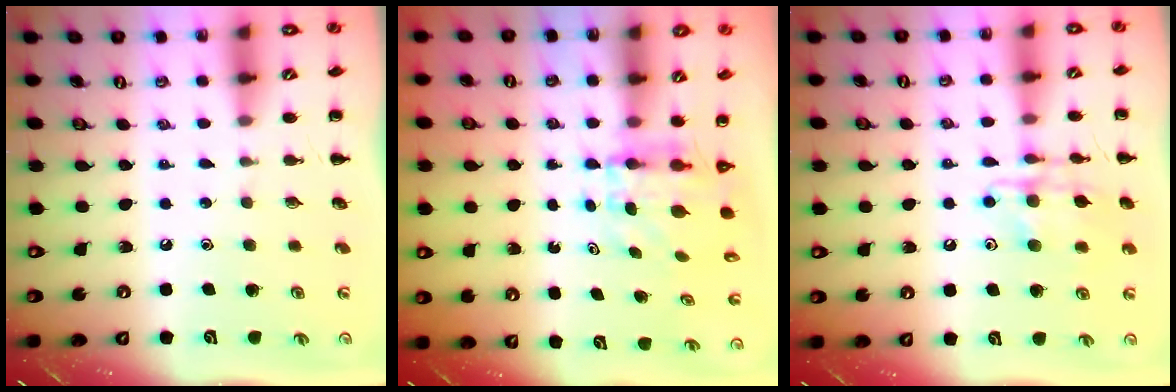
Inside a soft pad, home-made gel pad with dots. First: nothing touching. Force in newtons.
{"total": 4.5, "press": 4.4, "slide": 0.6}
{"total": 13.1, "press": 13.0, "slide": 1.8}